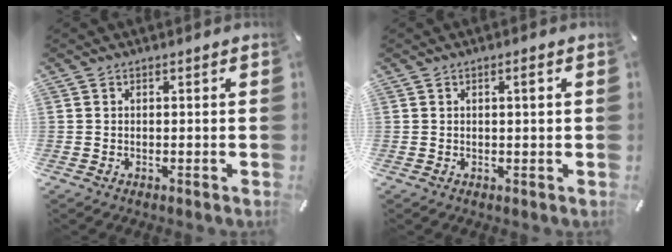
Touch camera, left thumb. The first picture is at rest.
{"total": 1.6, "force": [0.5, 0.3, 1.5], "torque": [-0.021, -0.002, 0.005]}